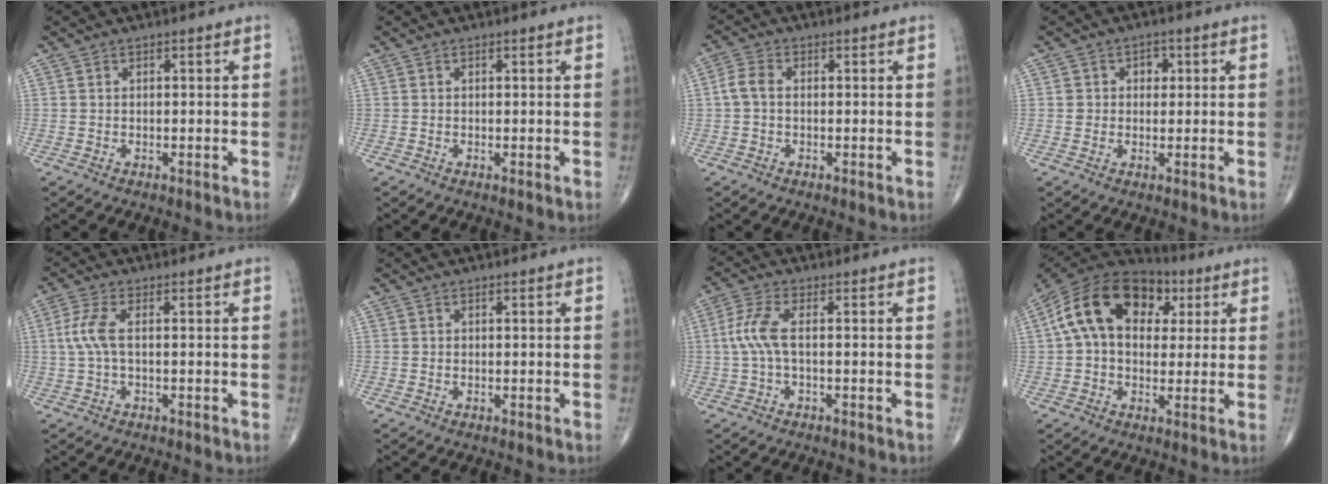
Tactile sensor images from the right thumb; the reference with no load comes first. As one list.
[{"total": 0.0}, {"total": 3.5, "force": [-0.1, 2.3, 2.6], "torque": [-0.056, 0.009, -0.008]}, {"total": 3.2, "force": [0.8, 2.8, 1.5], "torque": [0.003, 0.003, 0.007]}, {"total": 4.7, "force": [0.3, 1.6, 4.4], "torque": [-0.123, 0.009, 0.001]}, {"total": 0.0}, {"total": 5.5, "force": [-0.1, 1.8, 5.2], "torque": [-0.139, 0.012, -0.006]}, {"total": 19.0, "force": [5.0, 12.7, 13.2], "torque": [-0.218, 0.032, 0.076]}]